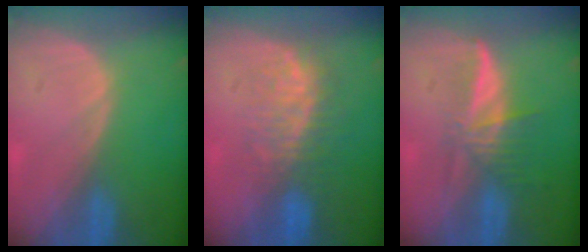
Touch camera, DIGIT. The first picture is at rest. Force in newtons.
{"total": 7.5, "press": 7.0, "slide": 2.8}
{"total": 5.9, "press": 5.3, "slide": 2.4}